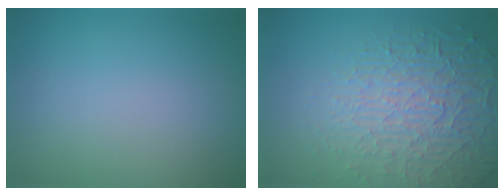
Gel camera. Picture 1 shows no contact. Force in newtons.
{"total": 6.7, "press": 5.1, "slide": 4.4}